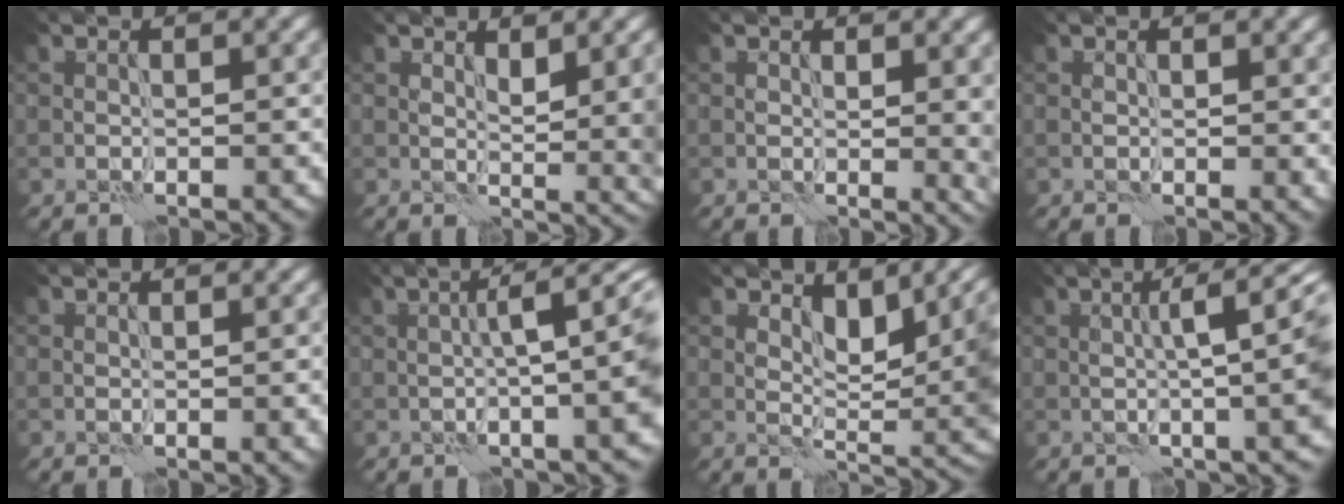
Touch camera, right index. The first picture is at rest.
{"total": 4.3, "force": [1.3, 1.5, 3.8], "torque": [-0.055, -0.001, 0.024]}
{"total": 3.9, "force": [0.5, 1.7, 3.5], "torque": [-0.040, -0.007, 0.014]}
{"total": 1.1, "force": [0.4, 0.6, 0.8], "torque": [-0.009, -0.002, 0.006]}
{"total": 1.2, "force": [0.0, 0.3, 1.2], "torque": [-0.017, -0.002, -0.001]}
{"total": 7.2, "force": [0.6, 1.7, 7.0], "torque": [-0.081, 0.014, 0.008]}
{"total": 7.7, "force": [2.6, 3.1, 6.5], "torque": [-0.095, -0.006, 0.044]}
{"total": 8.1, "force": [1.1, 2.2, 7.7], "torque": [-0.075, 0.020, 0.011]}